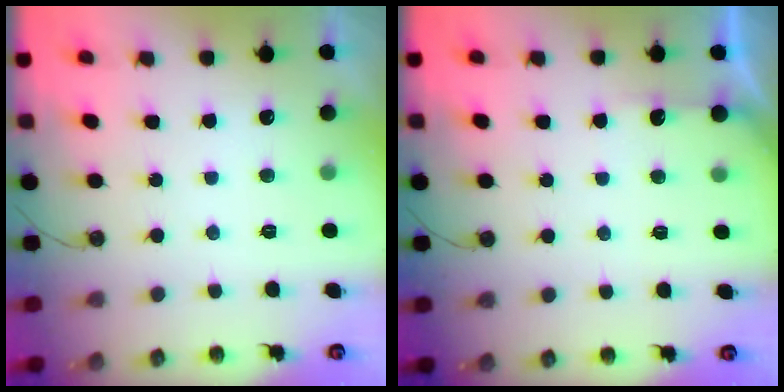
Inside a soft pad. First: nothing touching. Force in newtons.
{"total": 2.6, "press": 2.6, "slide": 0.4}